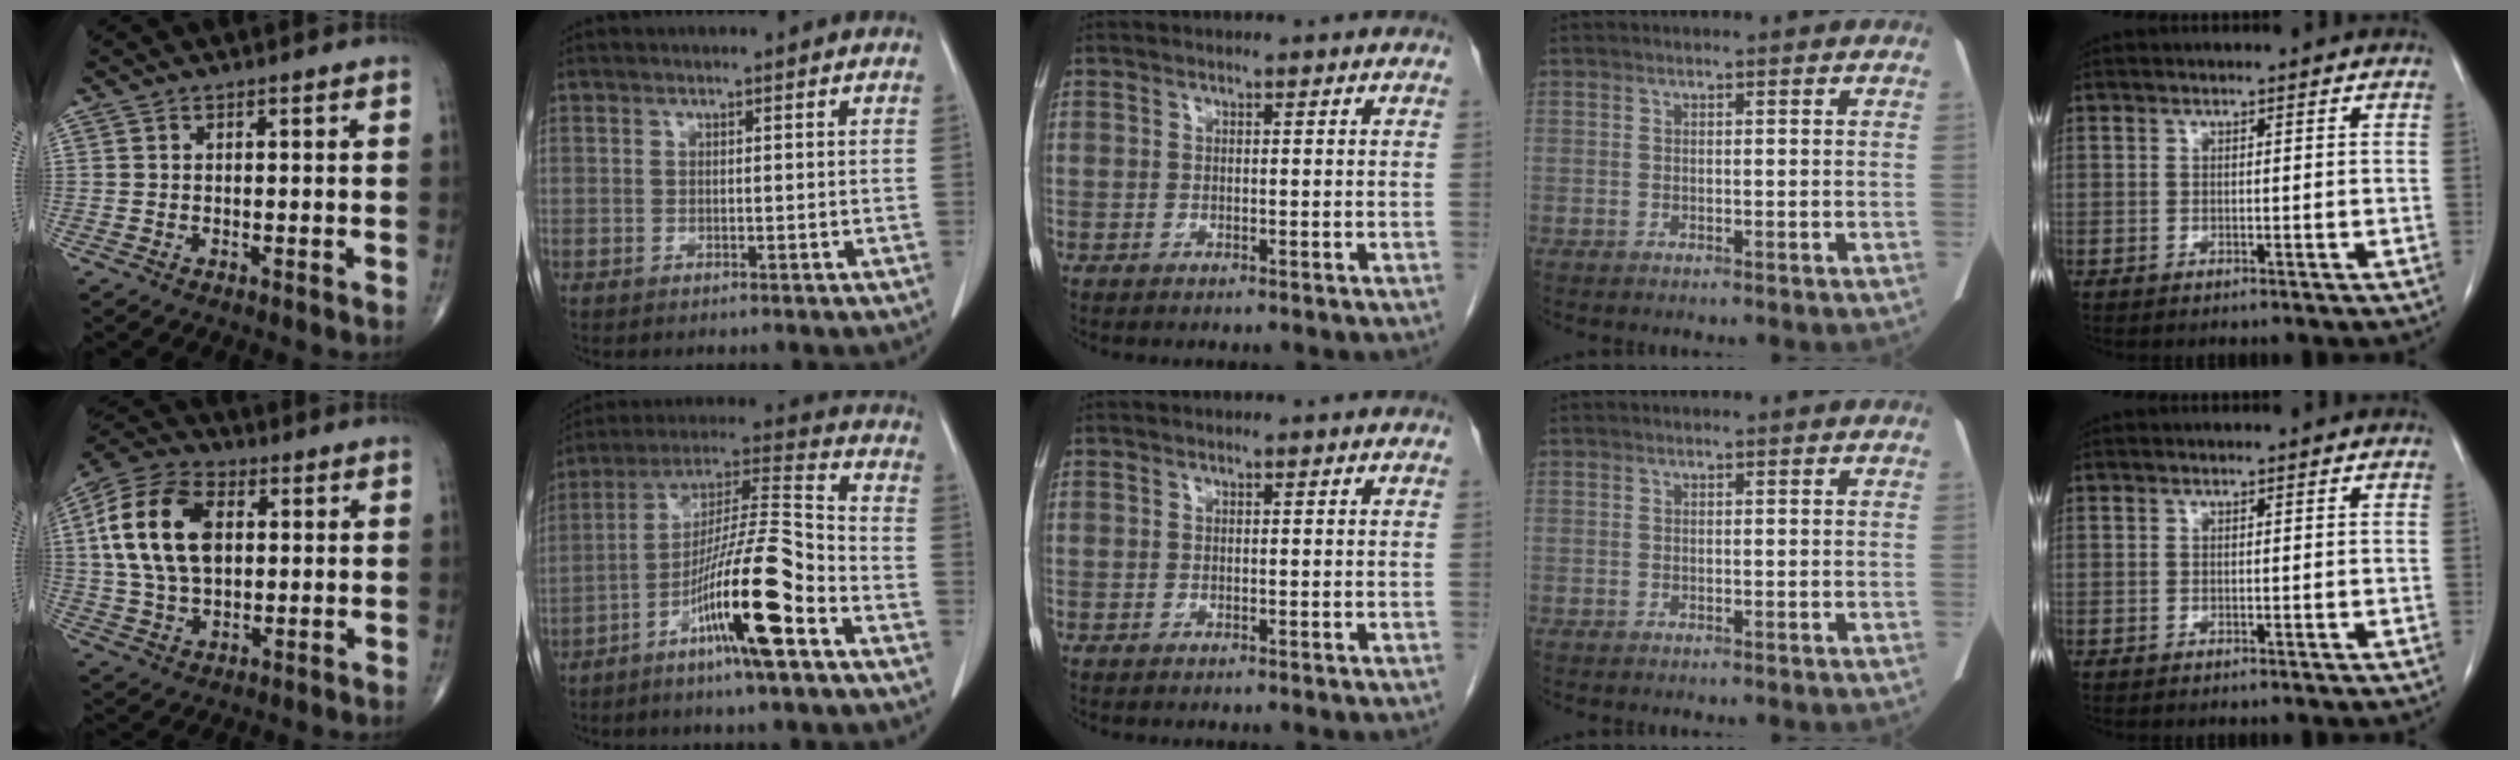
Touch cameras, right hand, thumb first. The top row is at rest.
{"thumb": {"total": 16.7, "force": [2.8, 10.3, 12.8], "torque": [-0.244, 0.010, 0.046]}, "index": {"total": 15.9, "force": [-7.5, 0.3, 14.1], "torque": [-0.257, -0.007, -0.137]}}